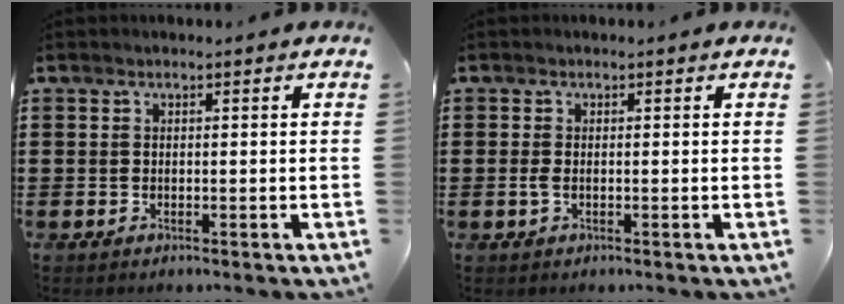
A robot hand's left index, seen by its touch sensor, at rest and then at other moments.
{"total": 1.0, "force": [-0.2, 0.3, 1.0], "torque": [-0.027, -0.004, -0.005]}